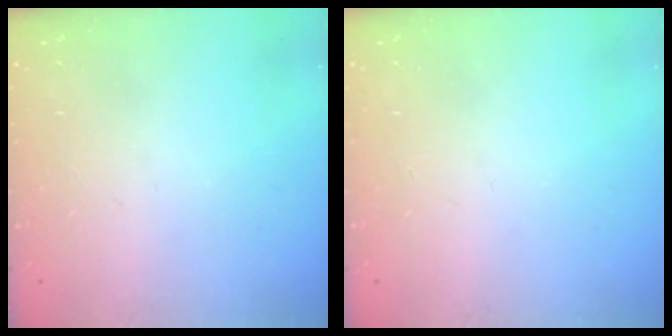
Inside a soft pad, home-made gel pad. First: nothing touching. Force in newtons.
{"total": 0.0}